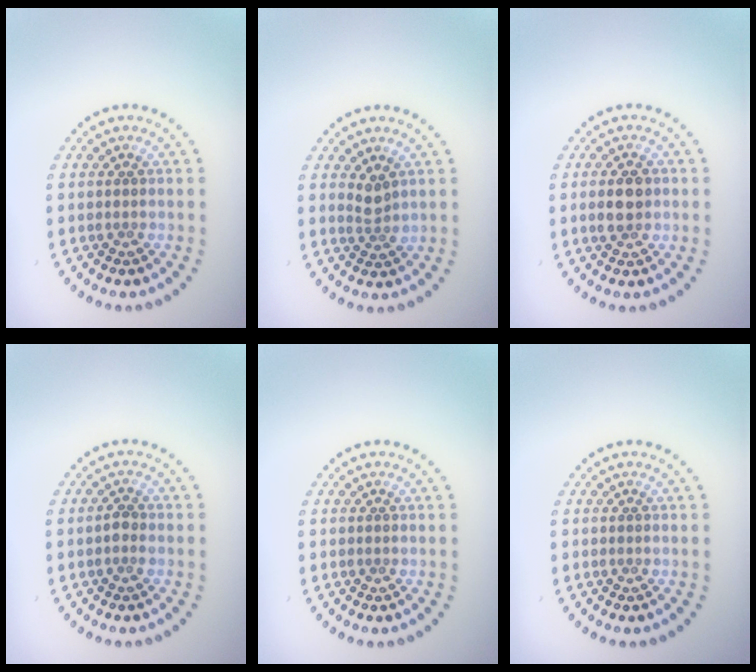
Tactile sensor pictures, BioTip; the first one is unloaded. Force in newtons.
{"total": 1.6, "press": 1.2, "slide": 1.1}
{"total": 2.8, "press": 2.8, "slide": 0.1}
{"total": 0.9, "press": 0.8, "slide": 0.2}
{"total": 0.0}
{"total": 0.0}